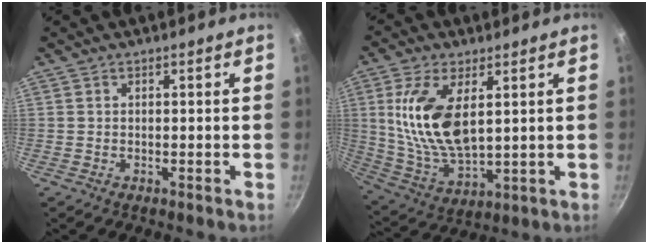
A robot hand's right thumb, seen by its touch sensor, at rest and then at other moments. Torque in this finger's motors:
{"motor_torque": [-0.19, 0.74, 1.40, 0.42, 0.22]}